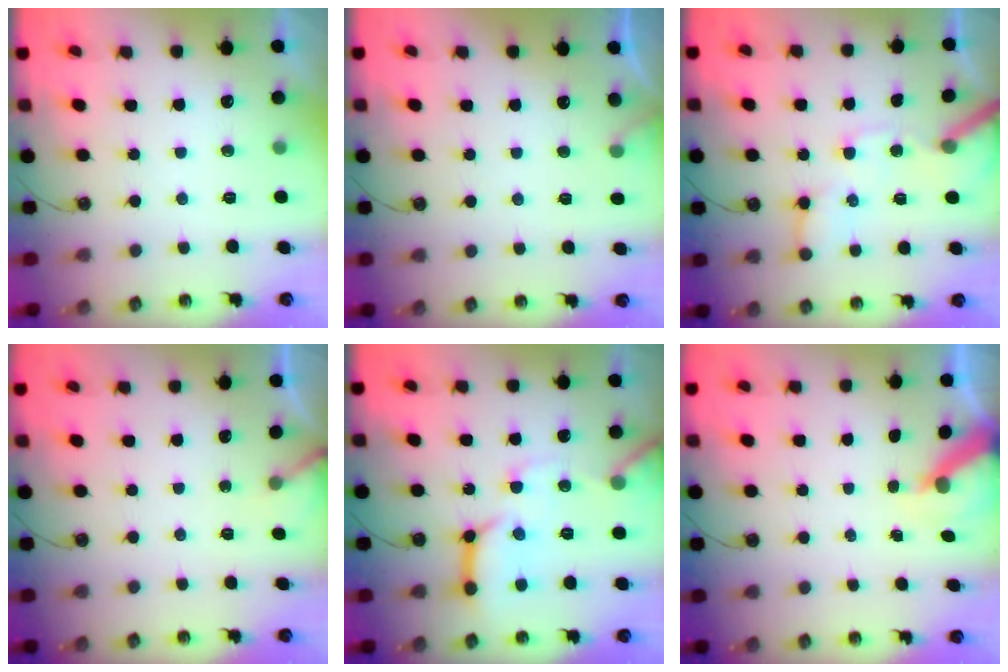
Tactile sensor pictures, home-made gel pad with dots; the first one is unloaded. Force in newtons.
{"total": 4.3, "press": 4.3, "slide": 0.3}
{"total": 12.7, "press": 12.6, "slide": 1.7}
{"total": 3.0, "press": 3.0, "slide": 0.3}
{"total": 15.4, "press": 15.3, "slide": 1.7}
{"total": 5.8, "press": 5.8, "slide": 0.3}